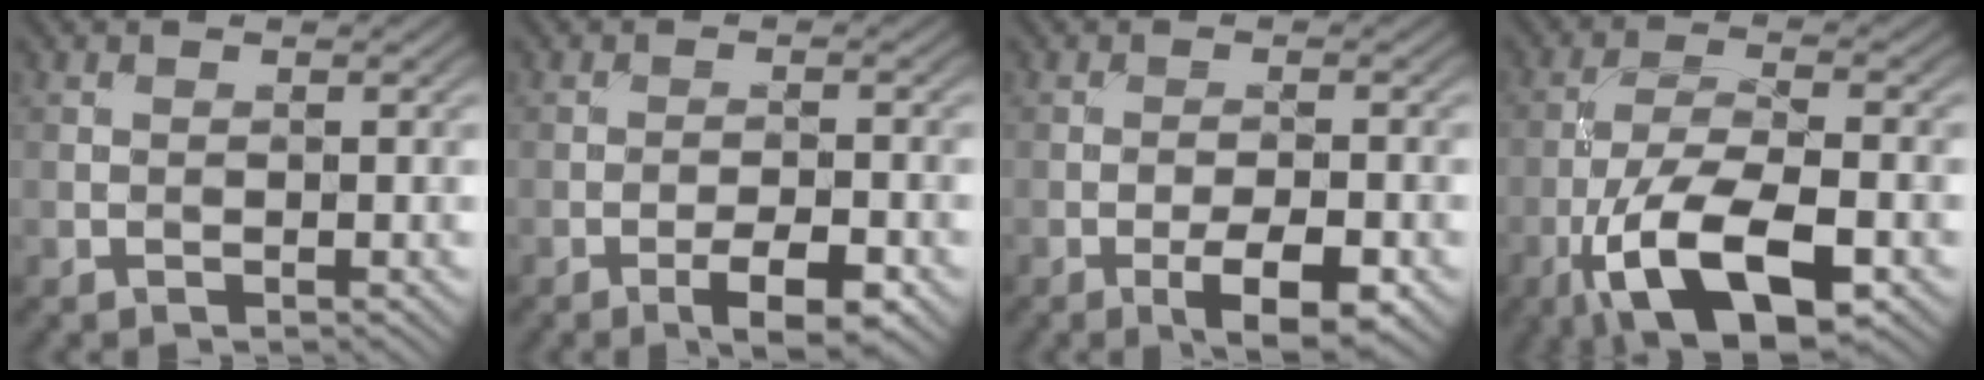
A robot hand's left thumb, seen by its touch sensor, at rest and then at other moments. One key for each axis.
{"total": 4.6, "fx": -2.6, "fy": 1.2, "fz": 3.7, "tx": -0.061, "ty": 0.006, "tz": -0.037}
{"total": 5.6, "fx": -2.7, "fy": 1.6, "fz": 4.6, "tx": -0.077, "ty": 0.001, "tz": -0.039}
{"total": 12.8, "fx": -6.2, "fy": 4.6, "fz": 10.2, "tx": -0.202, "ty": -0.010, "tz": -0.123}